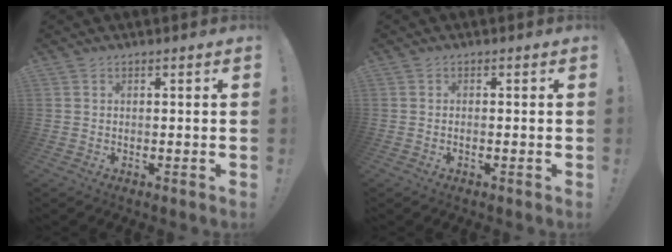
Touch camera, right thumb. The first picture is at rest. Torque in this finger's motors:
{"motor_torque": [-0.07, -0.27, -0.09, 0.17, -0.03]}